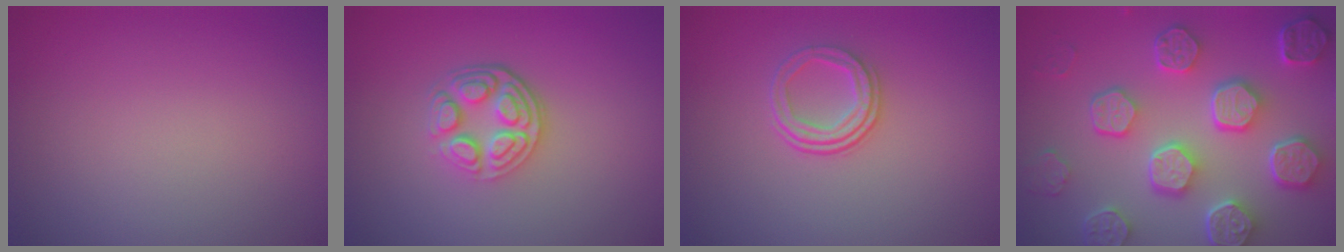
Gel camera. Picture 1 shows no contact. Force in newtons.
{"total": 4.1, "press": 3.2, "slide": 2.5}
{"total": 2.4, "press": 1.7, "slide": 1.7}
{"total": 8.8, "press": 6.6, "slide": 5.9}